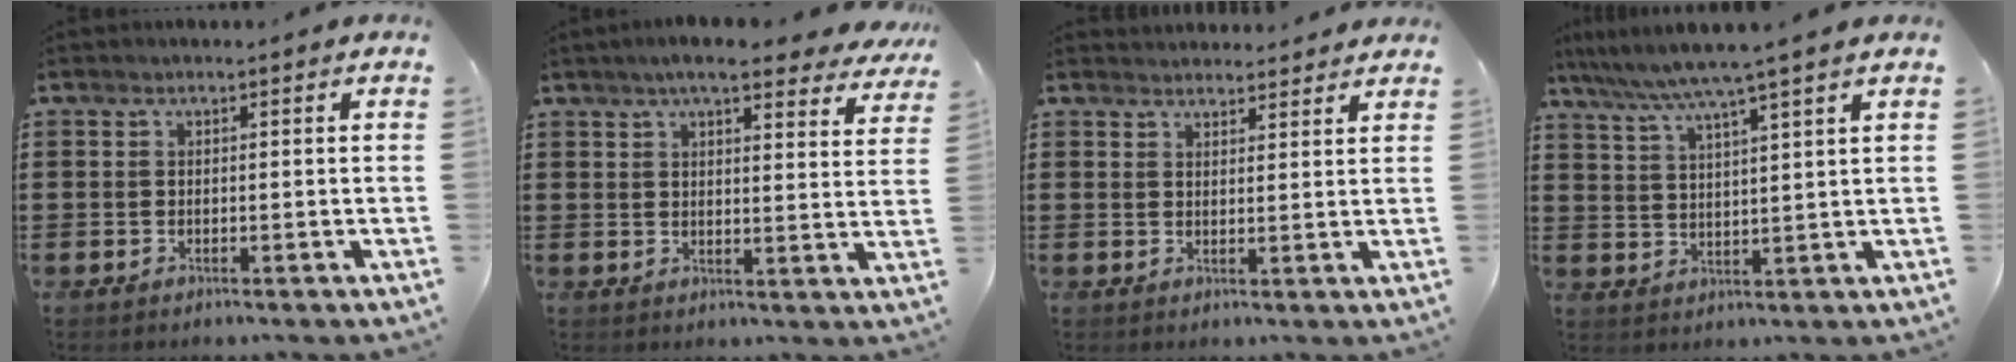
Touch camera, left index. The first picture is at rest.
{"total": 6.7, "force": [5.7, 0.9, 3.4], "torque": [-0.077, -0.012, 0.101]}
{"total": 2.4, "force": [2.4, 0.3, -0.2], "torque": [-0.003, -0.006, 0.046]}
{"total": 5.8, "force": [4.8, -1.0, 3.1], "torque": [-0.076, -0.023, 0.080]}